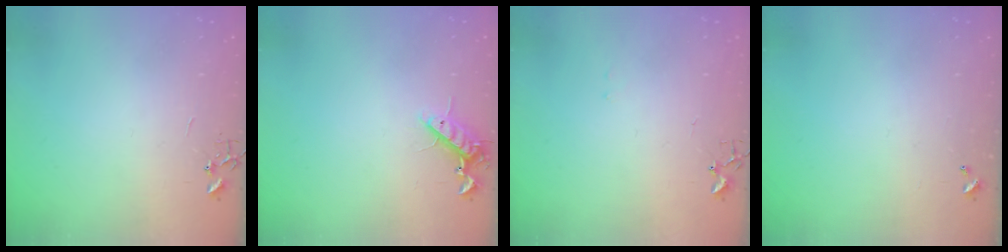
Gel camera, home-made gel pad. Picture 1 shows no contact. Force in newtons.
{"total": 10.0, "press": 9.8, "slide": 1.5}
{"total": 6.8, "press": 6.8, "slide": 0.6}
{"total": 0.0}